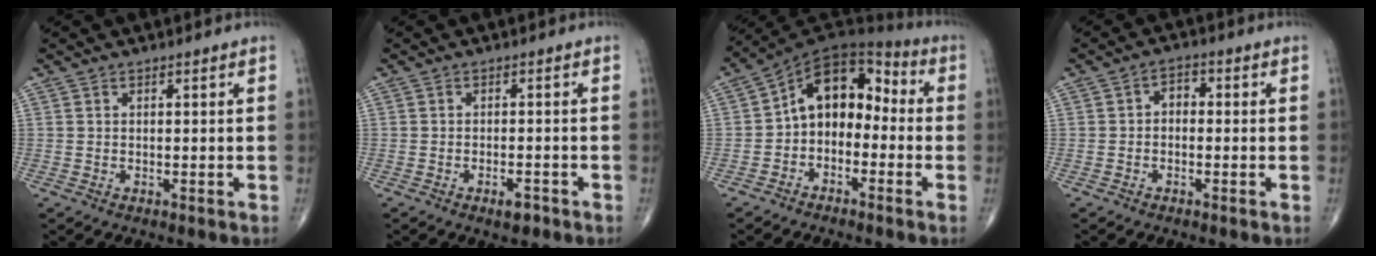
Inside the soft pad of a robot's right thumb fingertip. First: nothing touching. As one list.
[{"total": 2.6, "force": [-1.6, 1.0, 1.8], "torque": [-0.028, 0.005, -0.025]}, {"total": 11.8, "force": [-1.5, 8.2, 8.3], "torque": [-0.093, 0.059, -0.045]}, {"total": 2.8, "force": [-0.3, 2.0, 2.0], "torque": [-0.016, 0.015, -0.016]}]